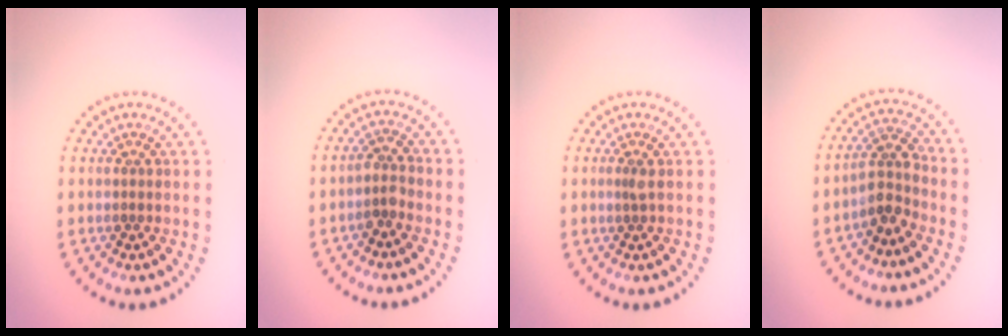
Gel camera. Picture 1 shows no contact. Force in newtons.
{"total": 1.6, "press": 1.3, "slide": 1.1}
{"total": 0.8, "press": 0.5, "slide": 0.6}
{"total": 2.9, "press": 2.3, "slide": 1.7}